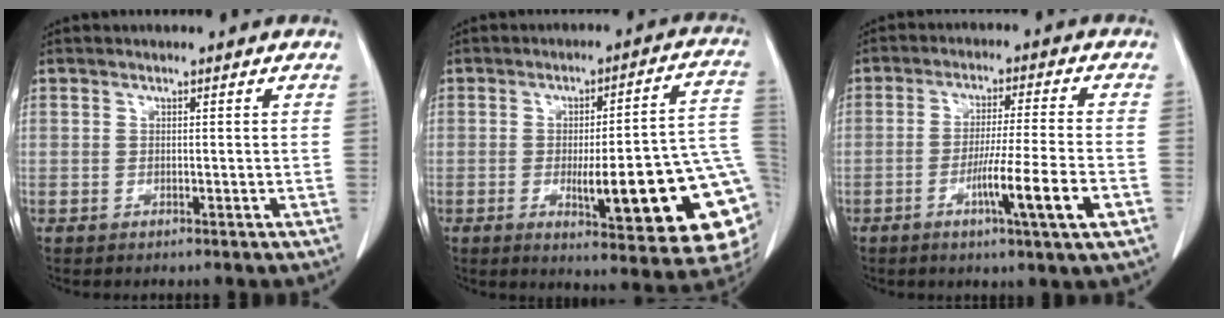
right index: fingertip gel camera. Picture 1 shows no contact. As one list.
[{"total": 20.7, "force": [-4.4, 2.9, 20.0], "torque": [-0.182, 0.005, -0.045]}, {"total": 10.0, "force": [-3.8, -1.0, 9.2], "torque": [-0.156, -0.019, -0.065]}]